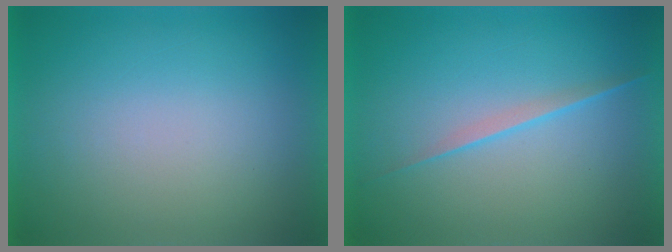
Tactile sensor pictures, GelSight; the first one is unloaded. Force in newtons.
{"total": 2.2}